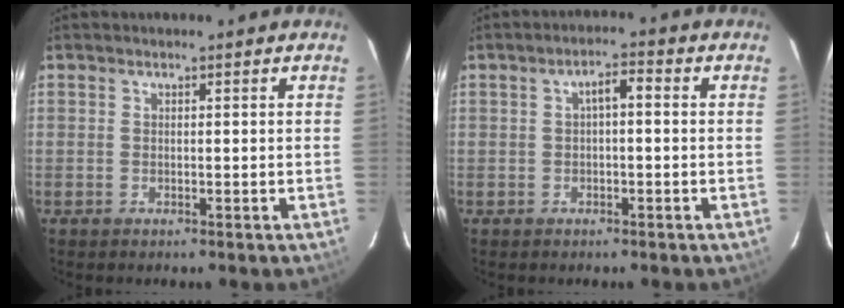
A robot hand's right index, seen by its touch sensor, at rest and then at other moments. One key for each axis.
{"total": 2.9, "fx": -0.1, "fy": 1.0, "fz": 2.7, "tx": -0.049, "ty": 0.013, "tz": -0.001}